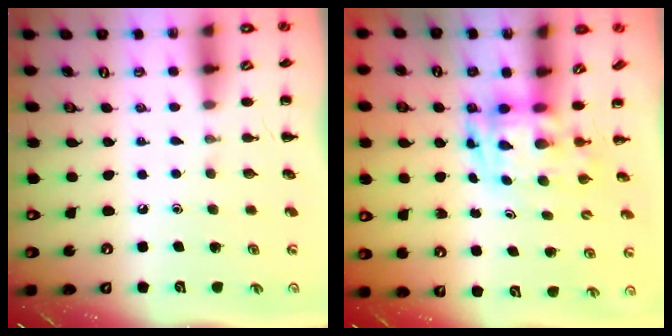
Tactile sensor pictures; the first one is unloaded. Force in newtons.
{"total": 3.6, "press": 3.5, "slide": 0.7}